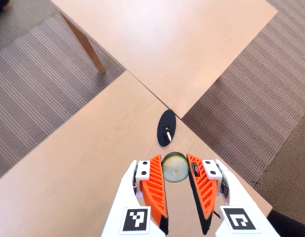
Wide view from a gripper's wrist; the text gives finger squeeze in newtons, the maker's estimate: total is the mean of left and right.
{"total": 7.5, "left": 7.8, "right": 7.1}